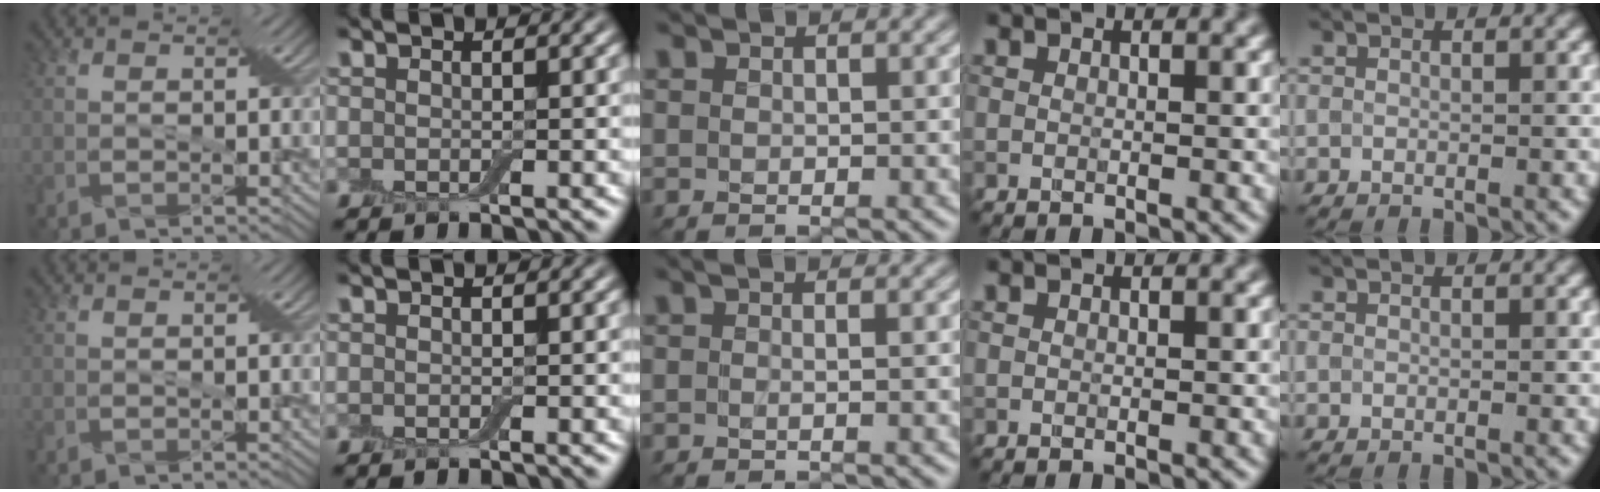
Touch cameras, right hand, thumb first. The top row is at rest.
{"middle": {"total": 0.7, "force": [0.1, -0.1, 0.7], "torque": [-0.004, 0.001, -0.002]}}